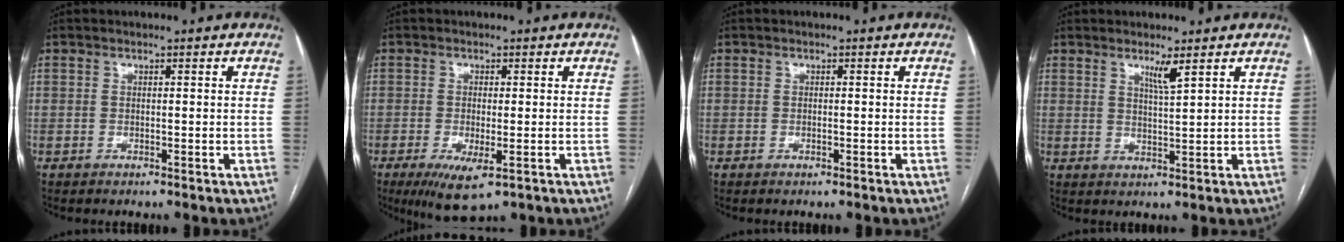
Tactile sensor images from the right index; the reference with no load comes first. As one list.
[{"total": 6.3, "force": [-2.8, 1.9, 5.4], "torque": [-0.089, -0.016, -0.037]}, {"total": 0.0}, {"total": 2.8, "force": [1.8, -0.3, 2.1], "torque": [-0.040, -0.010, 0.036]}]